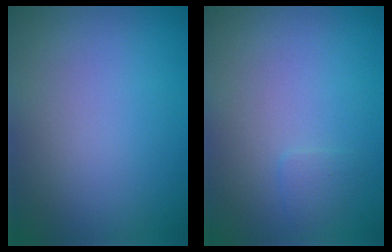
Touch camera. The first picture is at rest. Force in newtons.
{"total": 0.8, "press": 0.8, "slide": 0.1}